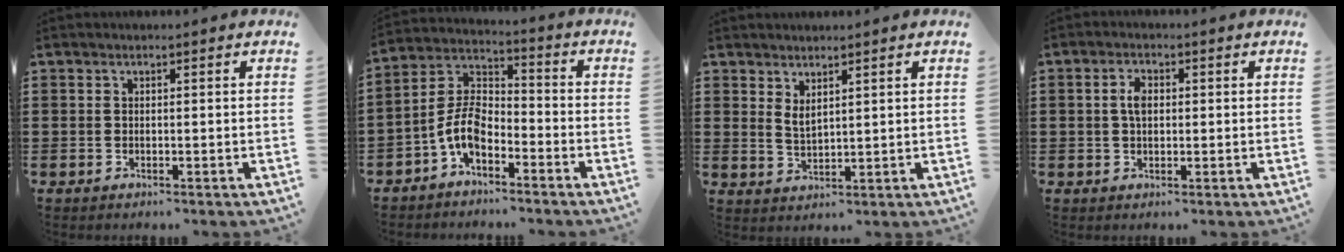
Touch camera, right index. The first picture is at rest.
{"total": 7.7, "force": [-4.1, 3.8, 5.3], "torque": [-0.137, -0.004, -0.088]}
{"total": 2.3, "force": [1.9, 0.7, 1.1], "torque": [-0.026, 0.003, 0.036]}
{"total": 3.4, "force": [0.4, 1.9, 2.7], "torque": [-0.057, 0.010, 0.006]}